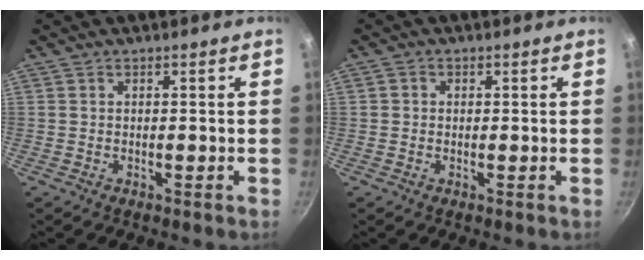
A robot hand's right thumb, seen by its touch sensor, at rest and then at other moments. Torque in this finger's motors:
{"motor_torque": [-0.09, -0.08, -0.03, 0.41, 0.04]}